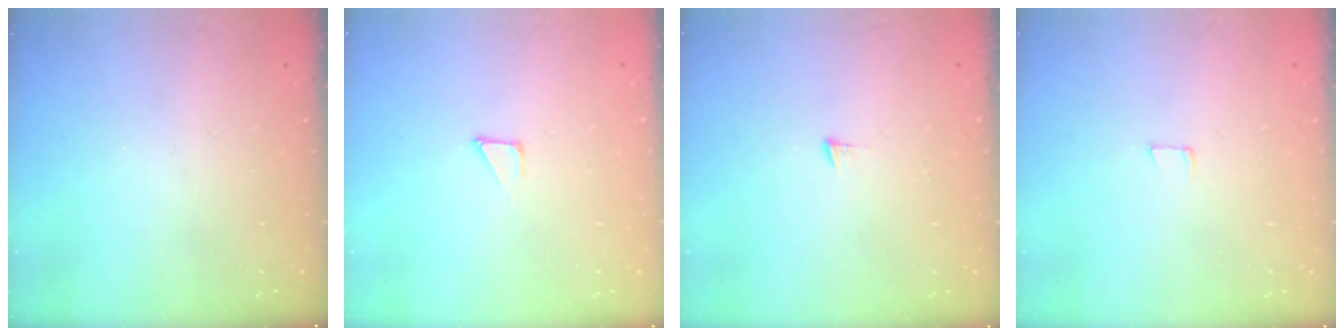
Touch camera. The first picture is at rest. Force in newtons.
{"total": 1.2, "press": 1.2, "slide": 0.0}
{"total": 3.2, "press": 3.2, "slide": 0.4}
{"total": 4.3, "press": 4.3, "slide": 0.4}